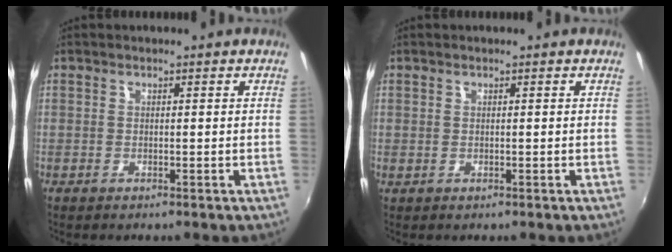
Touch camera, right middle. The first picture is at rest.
{"total": 0.0}